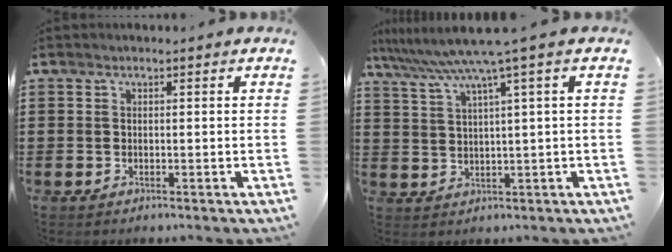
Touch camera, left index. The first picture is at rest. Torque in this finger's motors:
{"motor_torque": [1.02, -1.03, 0.62, 0.21]}